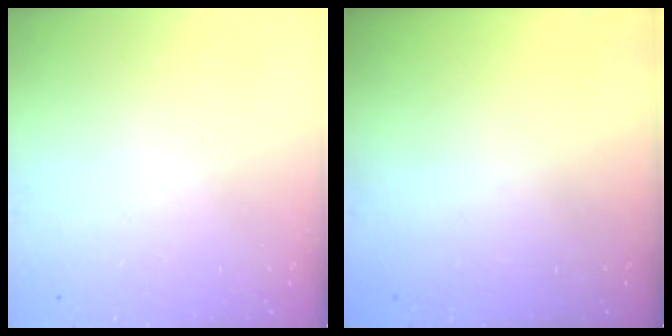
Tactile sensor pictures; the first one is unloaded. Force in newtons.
{"total": 0.0}